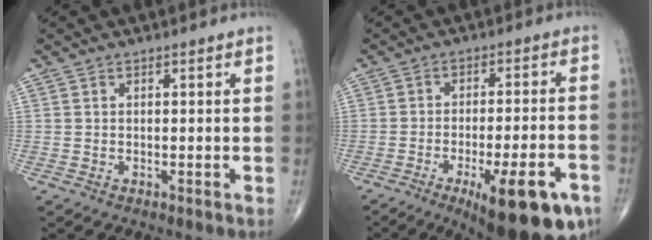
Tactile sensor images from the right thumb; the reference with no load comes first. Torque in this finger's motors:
{"motor_torque": [2.38, 1.74, 0.80, -1.02, 0.39]}